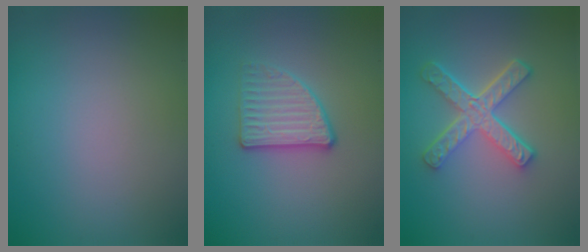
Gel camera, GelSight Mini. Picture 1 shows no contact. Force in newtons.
{"total": 2.7, "press": 2.6, "slide": 0.8}
{"total": 4.9, "press": 3.5, "slide": 3.4}